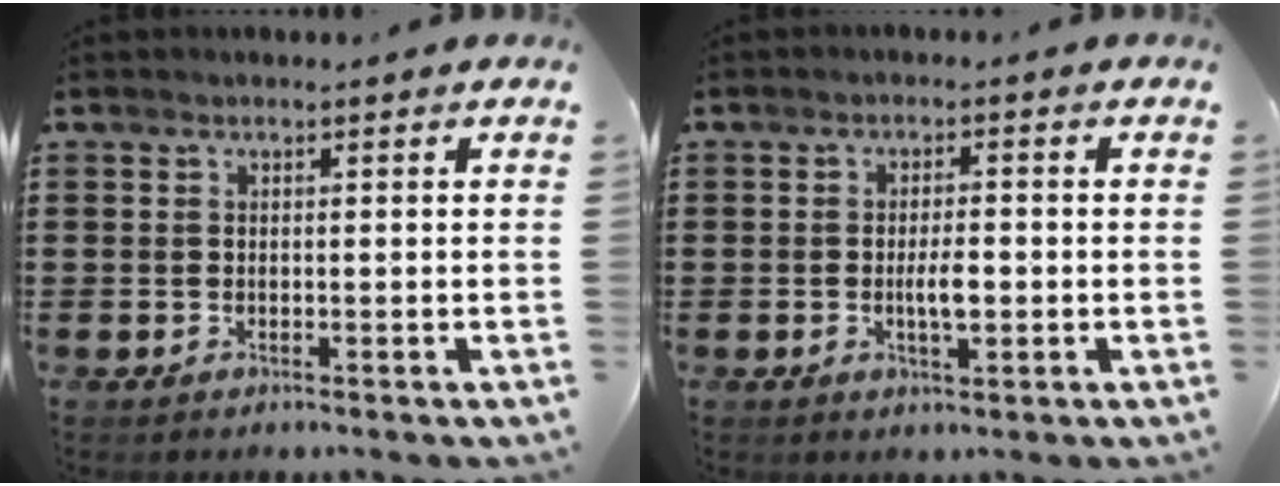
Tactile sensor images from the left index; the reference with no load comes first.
{"total": 3.6, "force": [-0.4, 1.2, 3.4], "torque": [-0.062, 0.002, -0.007]}